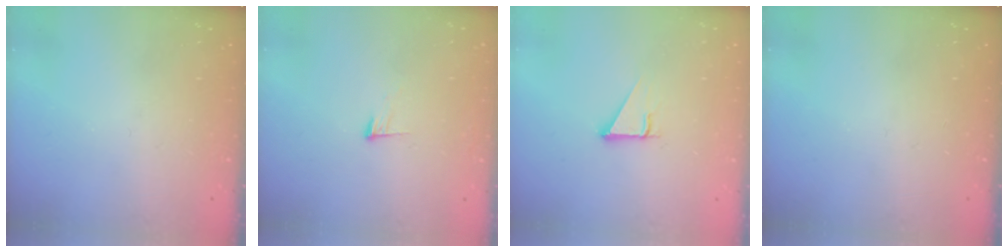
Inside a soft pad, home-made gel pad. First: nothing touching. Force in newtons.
{"total": 8.9, "press": 8.8, "slide": 1.6}
{"total": 2.7, "press": 2.7, "slide": 0.0}
{"total": 0.0}